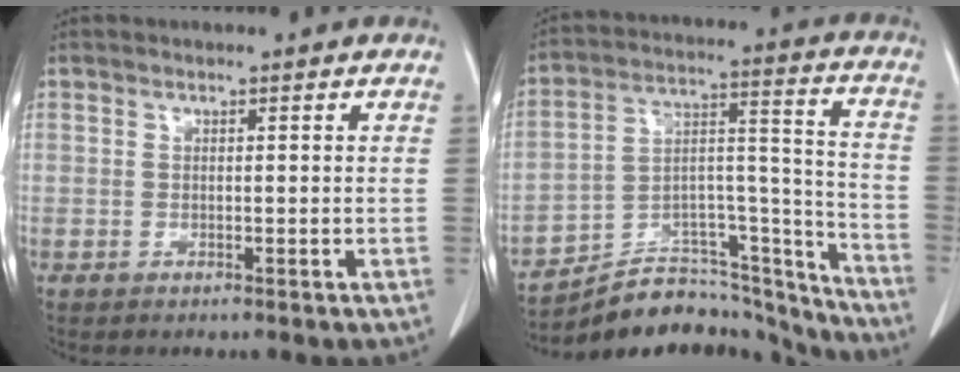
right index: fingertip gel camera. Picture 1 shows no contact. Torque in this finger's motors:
{"motor_torque": [-1.20, -0.94, -1.06, -0.21]}